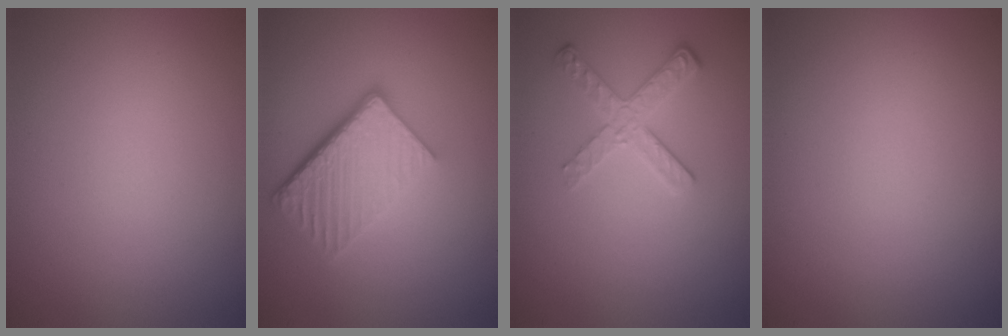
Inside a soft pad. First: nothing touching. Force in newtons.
{"total": 5.9, "press": 4.0, "slide": 4.3}
{"total": 2.6, "press": 2.4, "slide": 1.2}
{"total": 0.0}